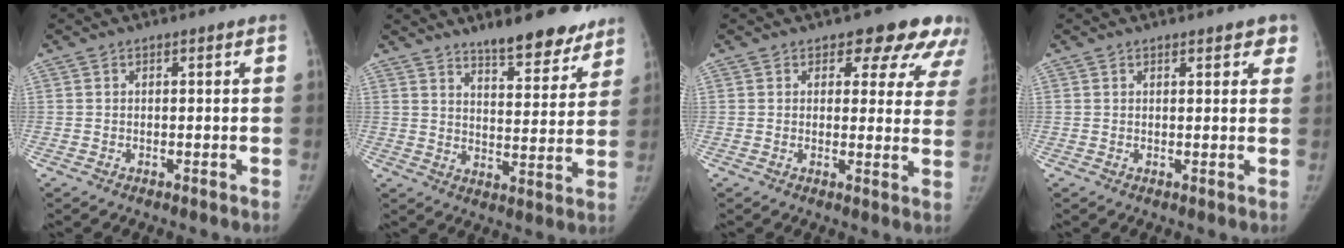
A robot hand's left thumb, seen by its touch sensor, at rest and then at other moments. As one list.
[{"total": 13.0, "force": [10.1, 4.2, 7.0], "torque": [-0.052, -0.064, 0.148]}, {"total": 10.9, "force": [7.4, 6.0, 5.4], "torque": [-0.006, -0.027, 0.066]}, {"total": 3.9, "force": [2.6, 1.6, 2.4], "torque": [-0.001, -0.005, 0.027]}]